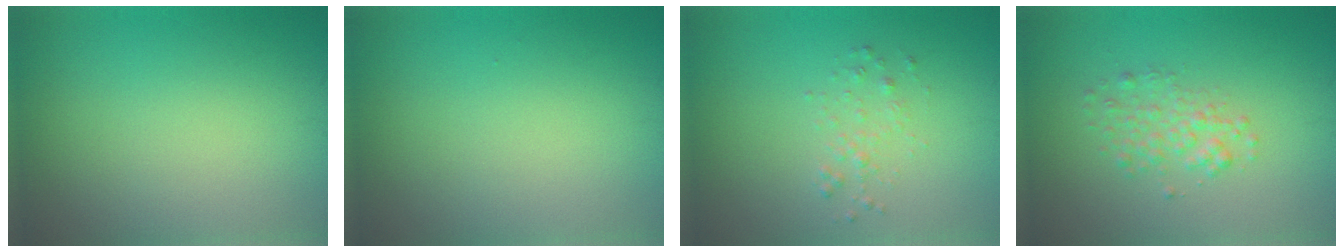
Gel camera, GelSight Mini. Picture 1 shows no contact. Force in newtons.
{"total": 0.0}
{"total": 1.1, "press": 1.1, "slide": 0.1}
{"total": 2.1, "press": 2.1, "slide": 0.1}